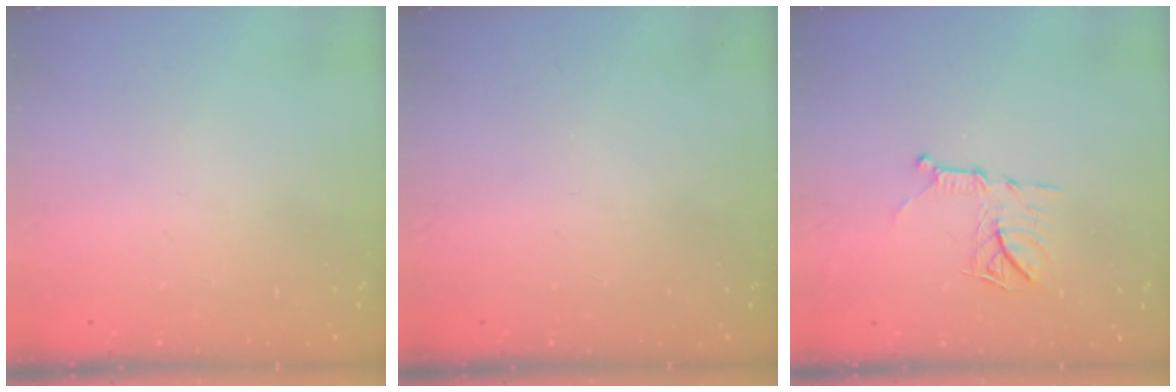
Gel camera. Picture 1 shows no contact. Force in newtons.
{"total": 0.0}
{"total": 10.6, "press": 10.6, "slide": 0.8}